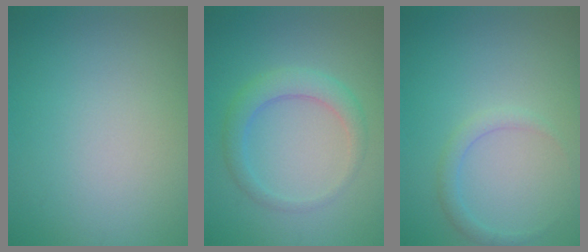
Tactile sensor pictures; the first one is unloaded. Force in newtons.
{"total": 3.0, "press": 3.0, "slide": 0.1}
{"total": 1.4, "press": 1.4, "slide": 0.2}